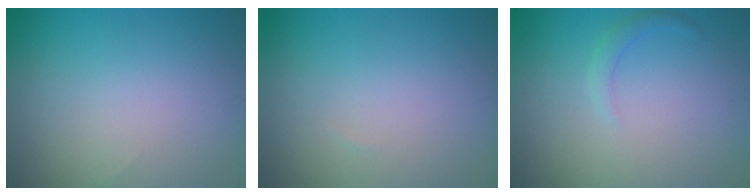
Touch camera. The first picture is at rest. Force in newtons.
{"total": 0.0}
{"total": 1.2, "press": 1.2, "slide": 0.1}